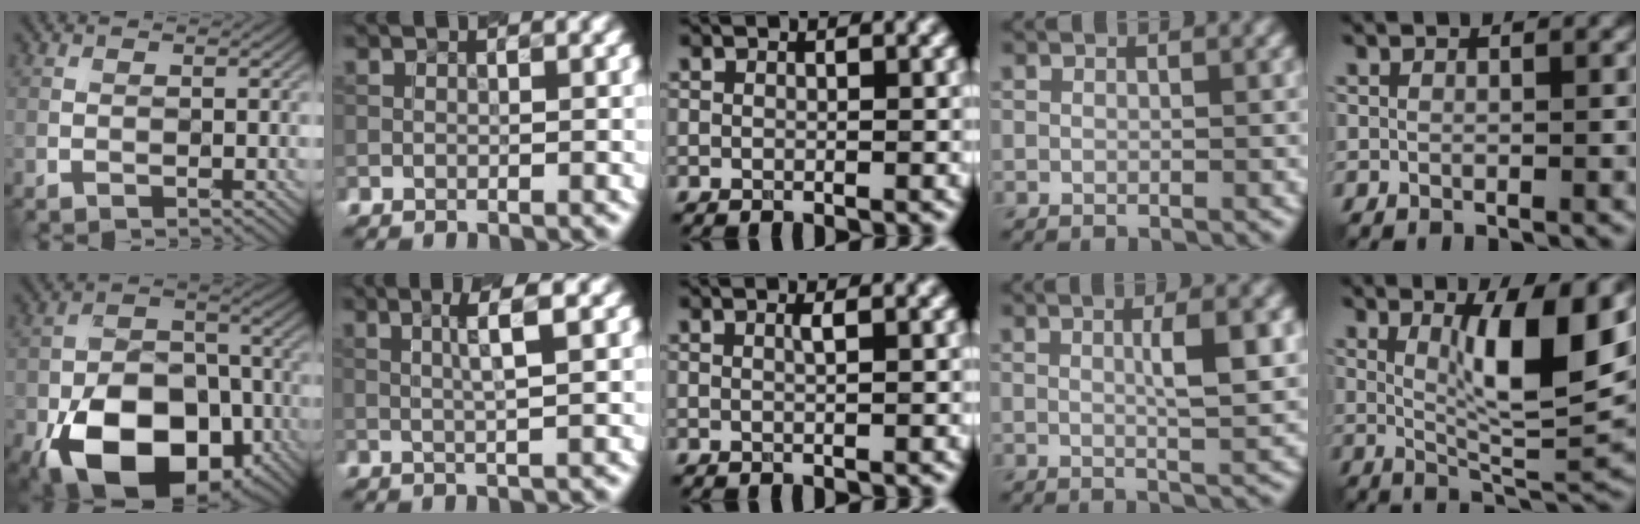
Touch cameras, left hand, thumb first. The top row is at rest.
{"thumb": {"total": 16.8, "force": [-7.6, 10.6, 10.6], "torque": [-0.180, -0.043, -0.130]}, "index": {"total": 2.9, "force": [0.9, 0.3, 2.8], "torque": [-0.048, 0.009, 0.015]}, "middle": {"total": 0.7, "force": [0.1, 0.2, 0.7], "torque": [-0.008, 0.004, 0.000]}, "ring": {"total": 4.3, "force": [0.8, 0.8, 4.1], "torque": [-0.063, 0.004, 0.012]}, "little": {"total": 8.5, "force": [2.2, 2.0, 8.0], "torque": [-0.123, -0.013, 0.037]}}